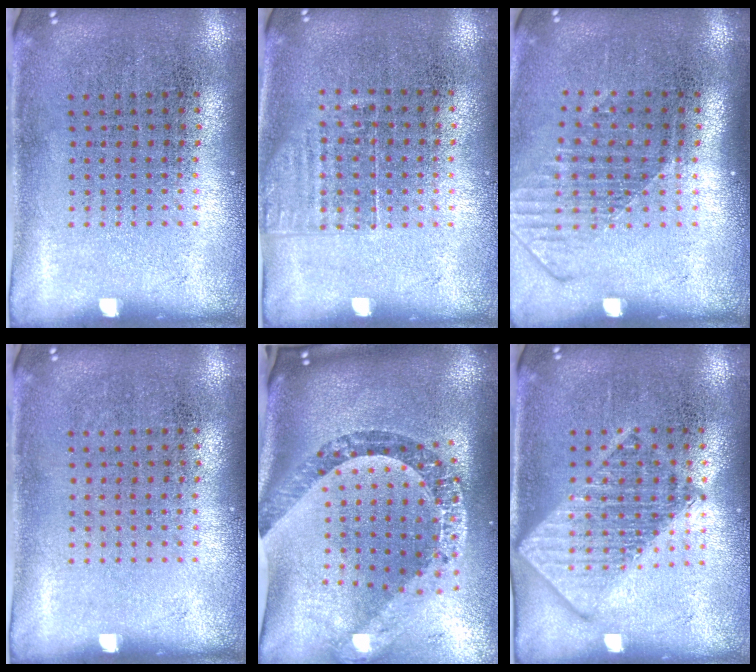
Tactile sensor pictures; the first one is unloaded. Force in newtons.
{"total": 1.2, "press": 0.9, "slide": 0.7}
{"total": 1.6, "press": 1.2, "slide": 1.0}
{"total": 0.0}
{"total": 3.0, "press": 2.2, "slide": 2.0}
{"total": 2.9, "press": 2.9, "slide": 0.4}